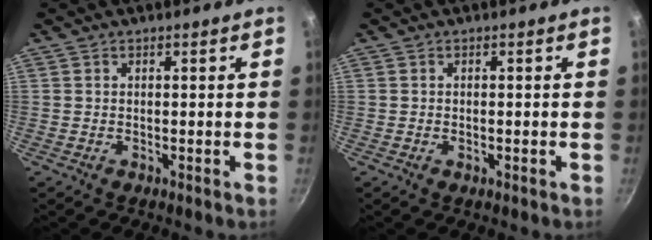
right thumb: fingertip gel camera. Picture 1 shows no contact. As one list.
[{"total": 0.6, "force": [-0.3, 0.4, 0.4], "torque": [-0.004, 0.002, -0.004]}]